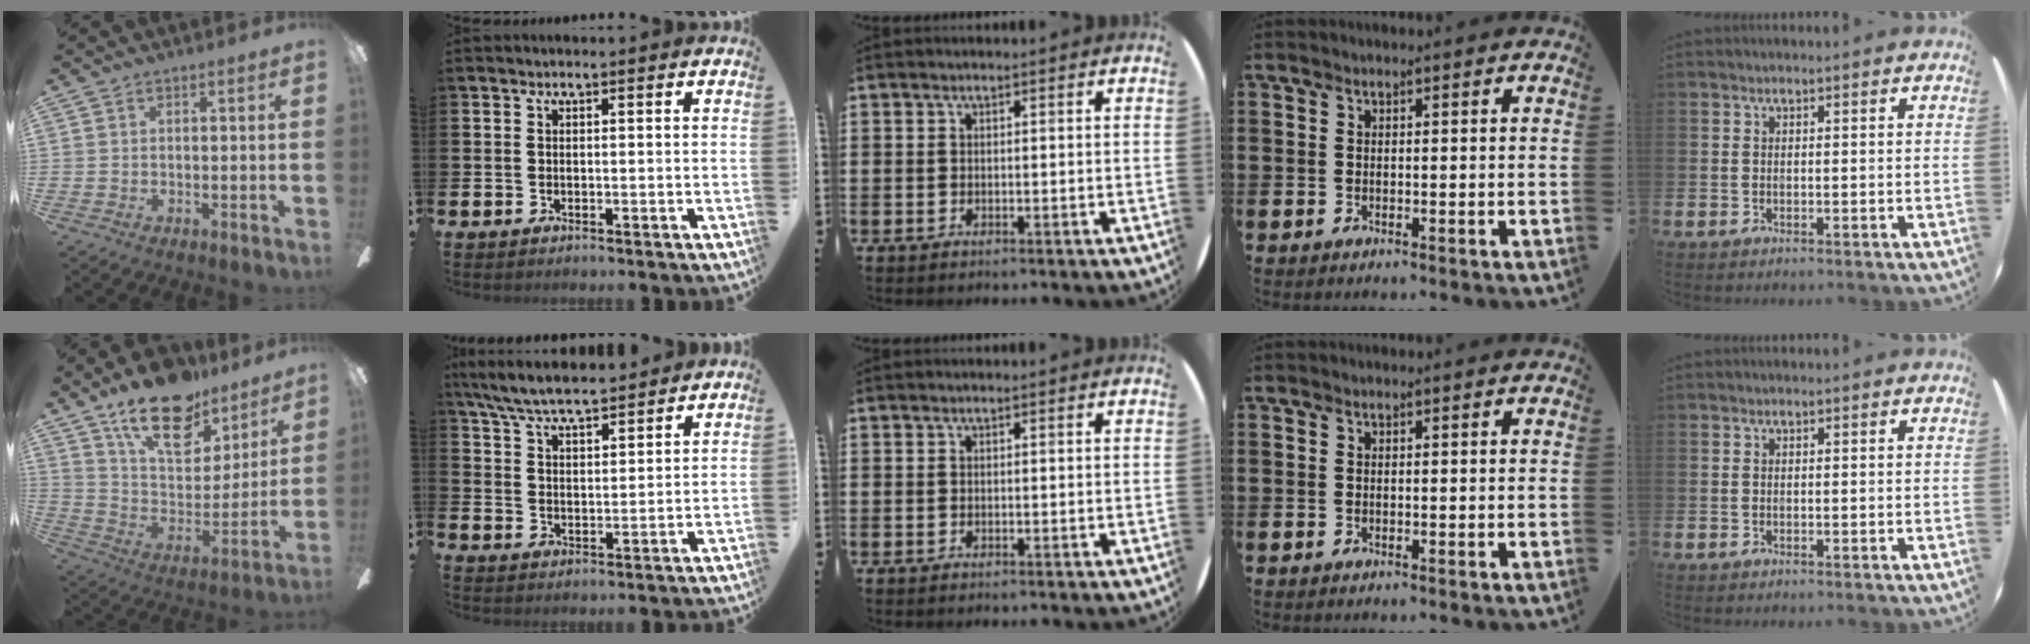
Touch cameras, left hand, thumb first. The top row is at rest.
{"thumb": {"total": 21.2, "force": [14.8, 10.4, 11.1], "torque": [-0.178, -0.089, 0.260]}, "index": {"total": 6.9, "force": [6.6, 0.7, 1.8], "torque": [-0.063, -0.033, 0.120]}}